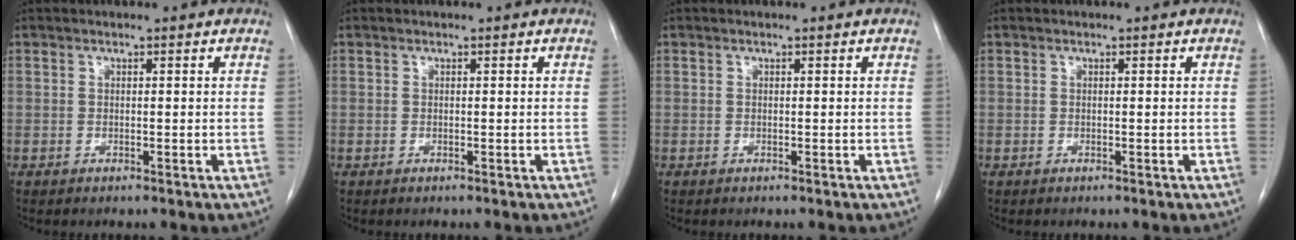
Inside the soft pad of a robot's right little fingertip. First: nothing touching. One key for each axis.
{"total": 0.0}
{"total": 0.0}
{"total": 0.0}